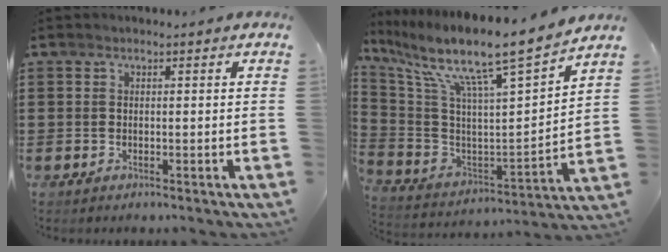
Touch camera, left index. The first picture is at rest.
{"total": 10.7, "force": [8.5, 0.3, 6.5], "torque": [-0.149, -0.071, 0.129]}